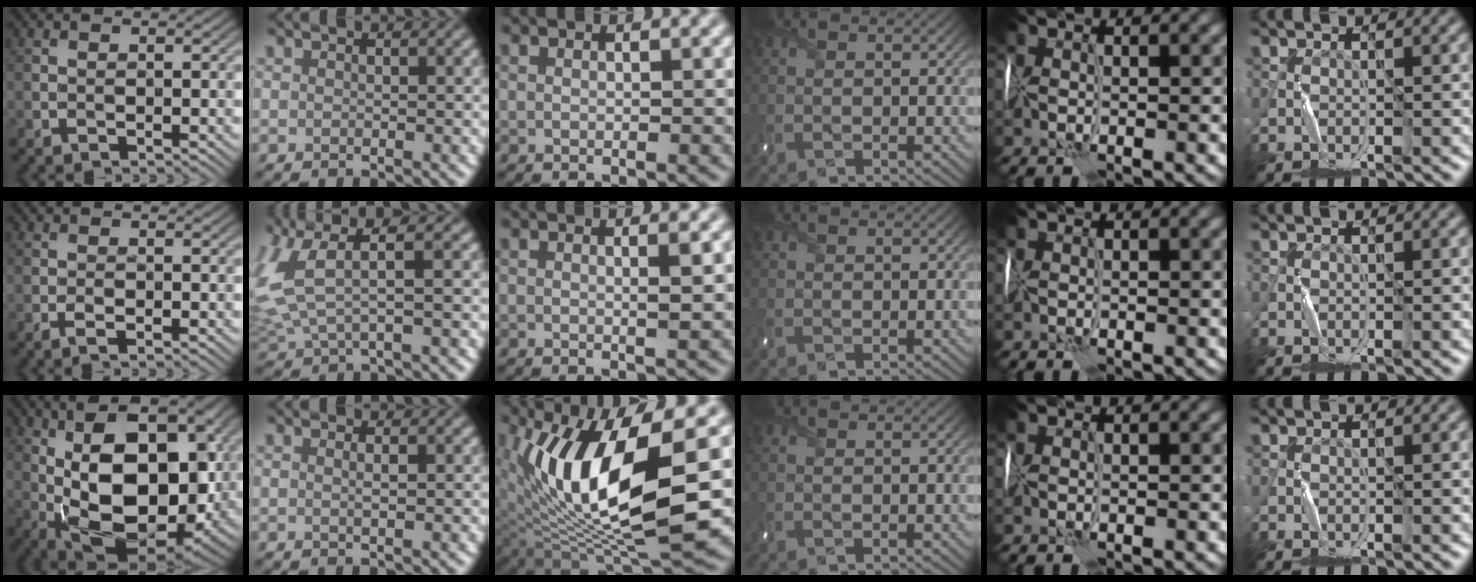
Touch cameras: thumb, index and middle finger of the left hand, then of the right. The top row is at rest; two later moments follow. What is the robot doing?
{"motion": "wrap", "object": "sponge"}